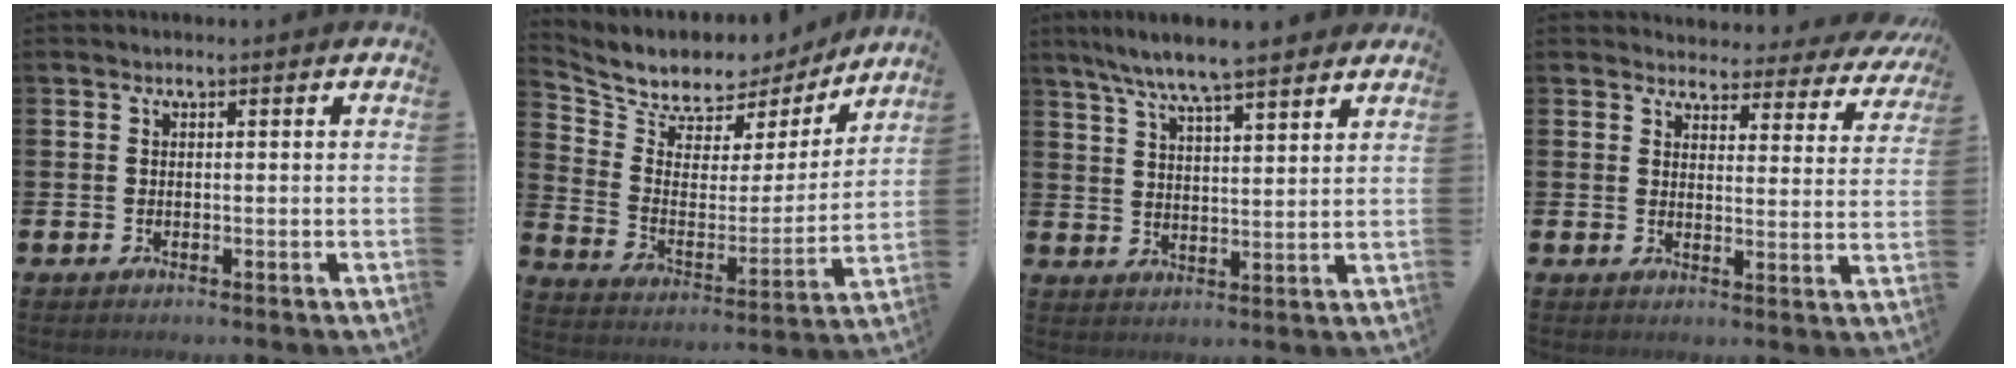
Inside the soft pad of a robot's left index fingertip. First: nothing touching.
{"total": 7.6, "force": [6.9, 3.2, 0.5], "torque": [-0.061, -0.052, 0.121]}
{"total": 7.4, "force": [6.9, 0.4, 2.6], "torque": [-0.074, -0.027, 0.124]}
{"total": 3.5, "force": [3.3, 1.2, 0.2], "torque": [-0.009, -0.031, 0.053]}